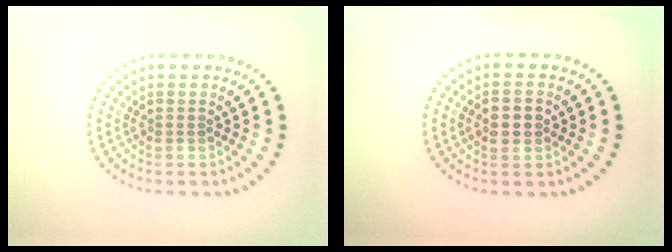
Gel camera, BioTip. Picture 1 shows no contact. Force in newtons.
{"total": 2.6, "press": 2.6, "slide": 0.0}